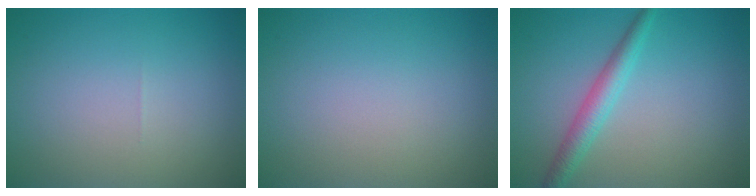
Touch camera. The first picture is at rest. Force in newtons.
{"total": 0.0}
{"total": 2.7, "press": 2.7, "slide": 0.2}